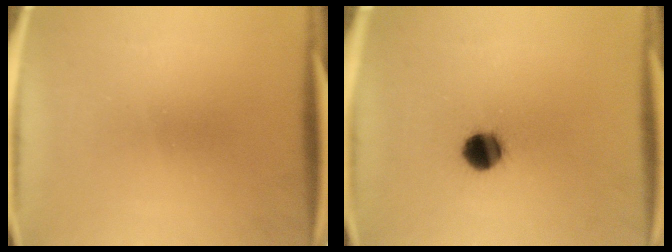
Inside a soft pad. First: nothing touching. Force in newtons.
{"total": 7.1}